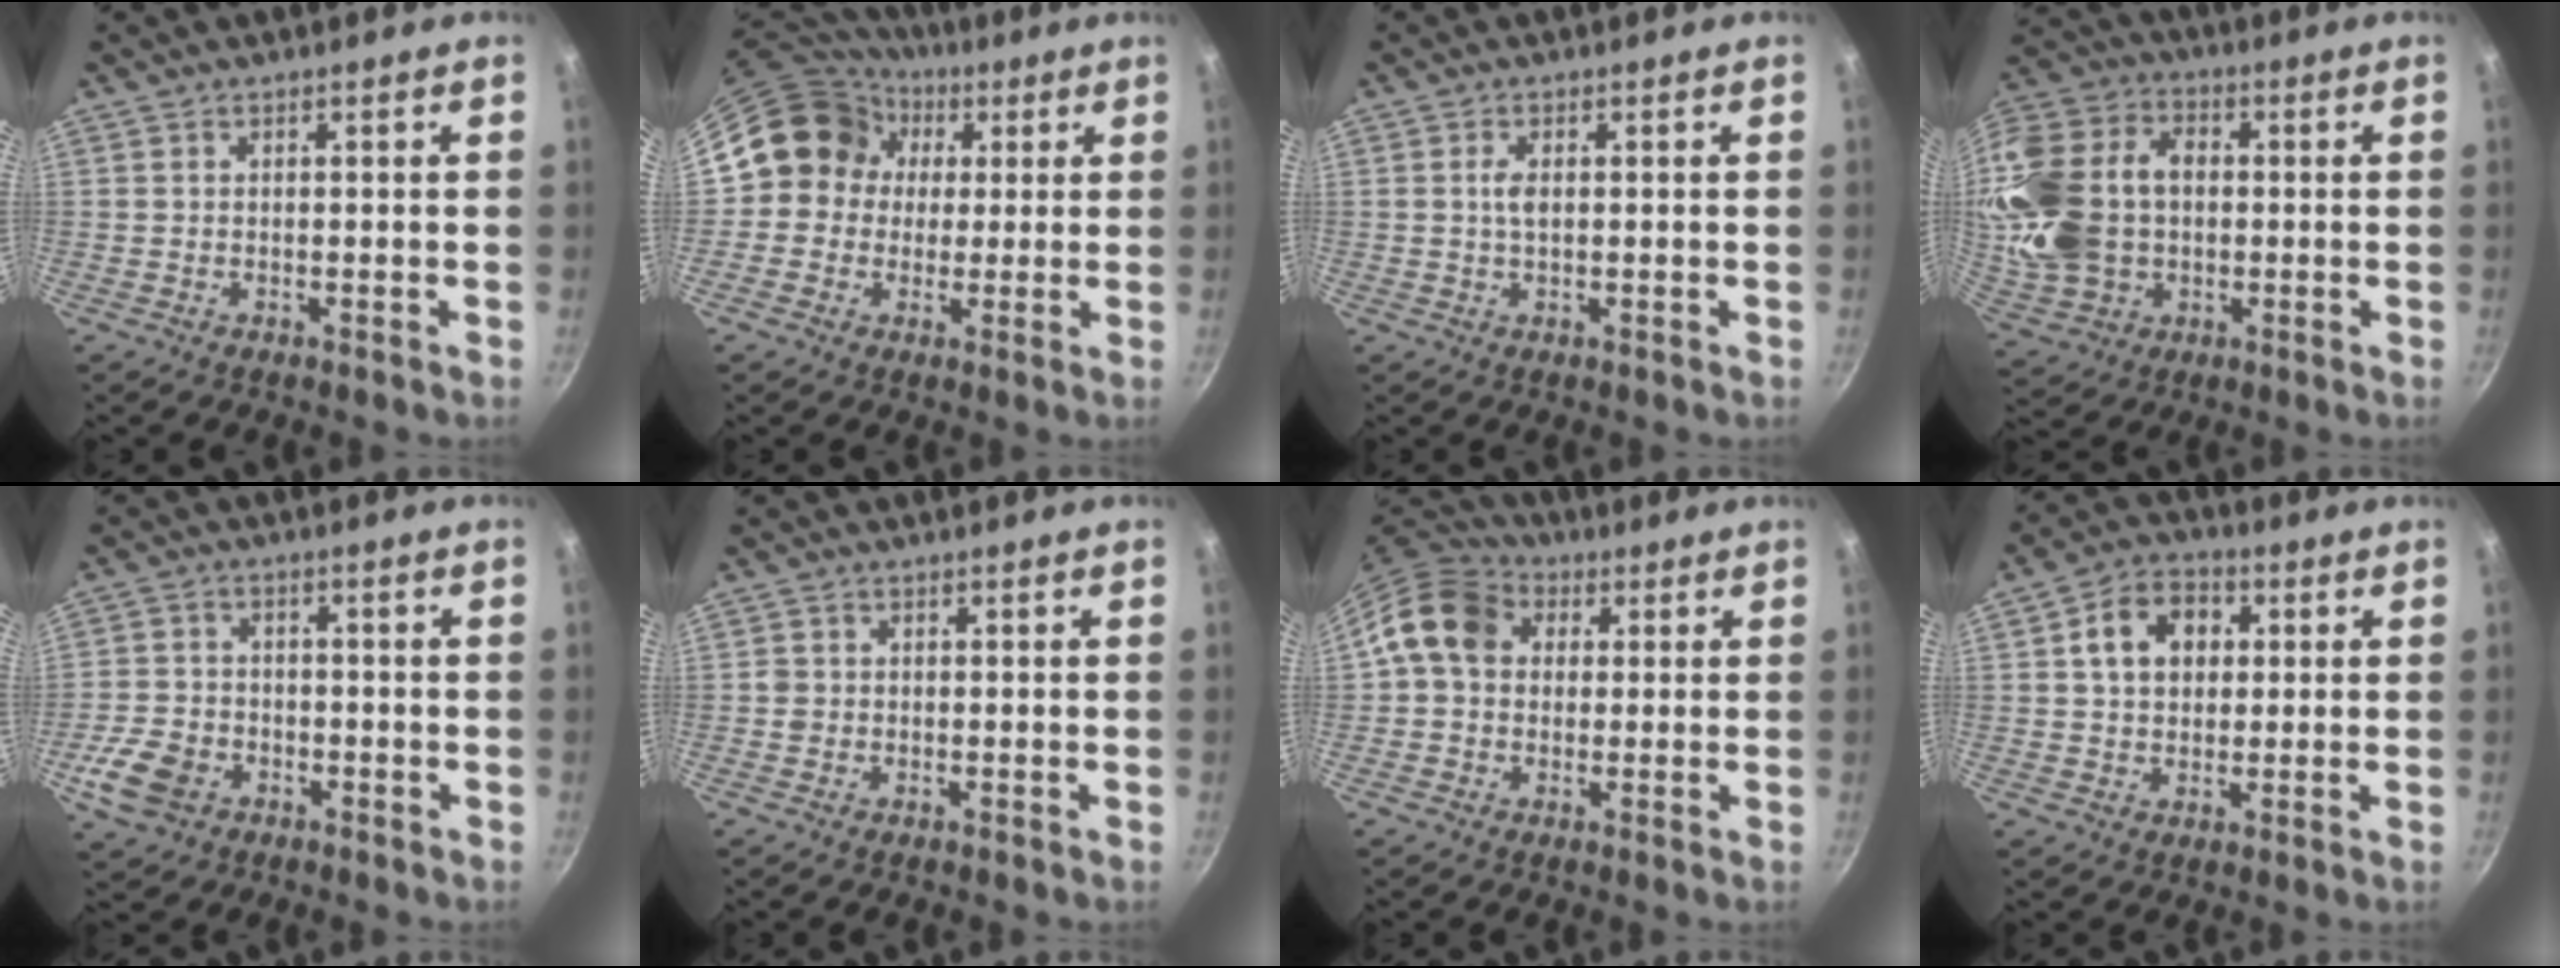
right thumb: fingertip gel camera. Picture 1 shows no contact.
{"total": 12.7, "force": [2.3, 11.6, 4.7], "torque": [-0.045, 0.026, 0.020]}
{"total": 2.2, "force": [0.3, 1.1, 1.9], "torque": [-0.036, 0.001, 0.007]}
{"total": 21.0, "force": [0.4, 15.8, 13.9], "torque": [-0.271, 0.026, 0.016]}
{"total": 8.5, "force": [-3.6, 6.4, 4.3], "torque": [-0.077, 0.020, -0.068]}
{"total": 1.4, "force": [-0.2, 1.4, 0.4], "torque": [-0.003, 0.005, -0.004]}
{"total": 10.3, "force": [1.9, 8.4, 5.6], "torque": [-0.072, 0.020, 0.012]}
{"total": 9.5, "force": [2.2, 7.2, 5.7], "torque": [-0.067, 0.014, 0.026]}